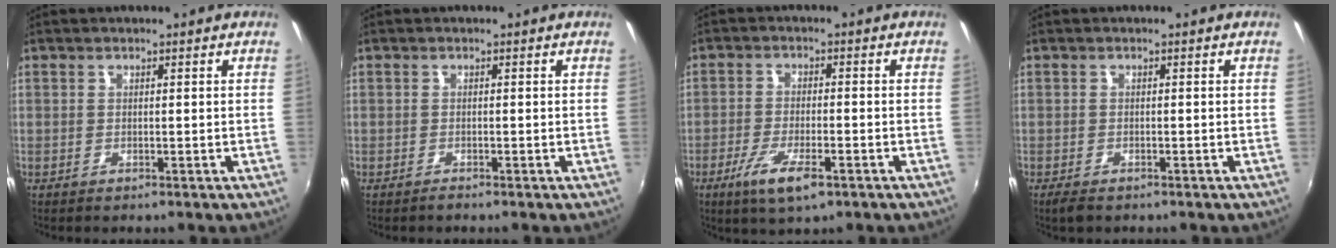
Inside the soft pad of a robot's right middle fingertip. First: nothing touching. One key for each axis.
{"total": 0.6, "fx": -0.6, "fy": 0.1, "fz": 0.0, "tx": 0.000, "ty": 0.000, "tz": -0.013}
{"total": 7.5, "fx": -4.2, "fy": 1.9, "fz": 5.9, "tx": -0.130, "ty": -0.017, "tz": -0.074}
{"total": 2.2, "fx": -1.6, "fy": 0.9, "fz": 1.1, "tx": -0.023, "ty": -0.005, "tz": -0.028}